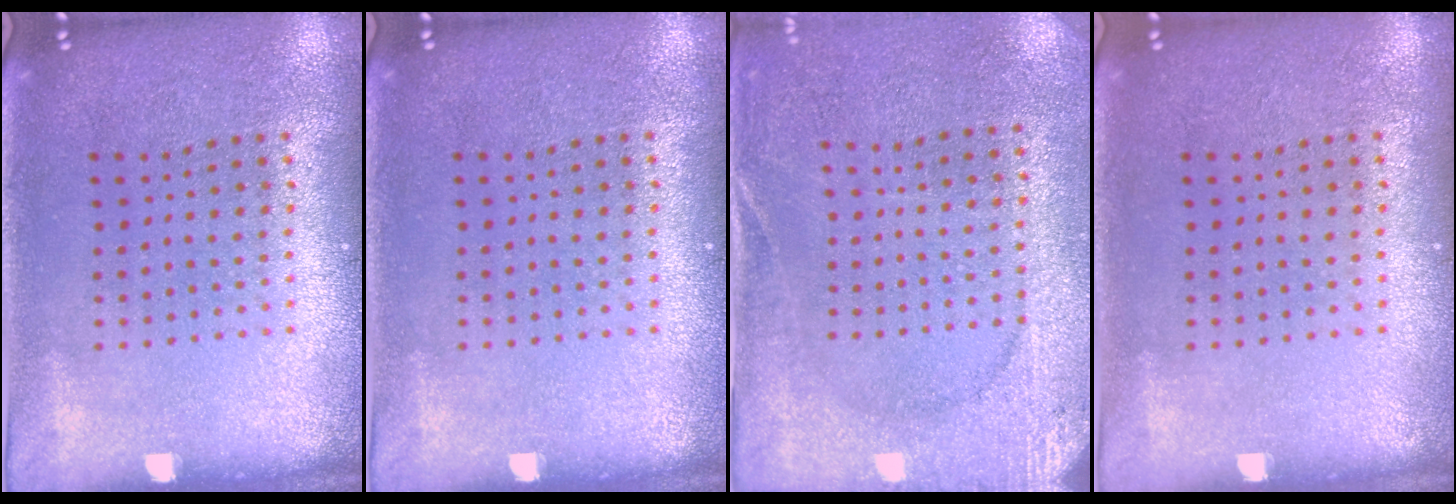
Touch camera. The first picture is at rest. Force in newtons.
{"total": 0.0}
{"total": 2.6, "press": 2.6, "slide": 0.4}
{"total": 0.0}